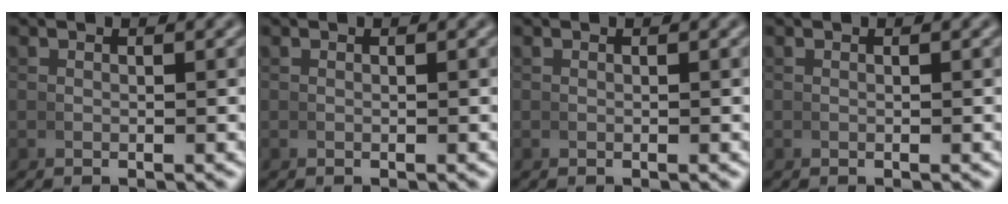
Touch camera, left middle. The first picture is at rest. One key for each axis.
{"total": 0.0}
{"total": 0.0}
{"total": 0.0}